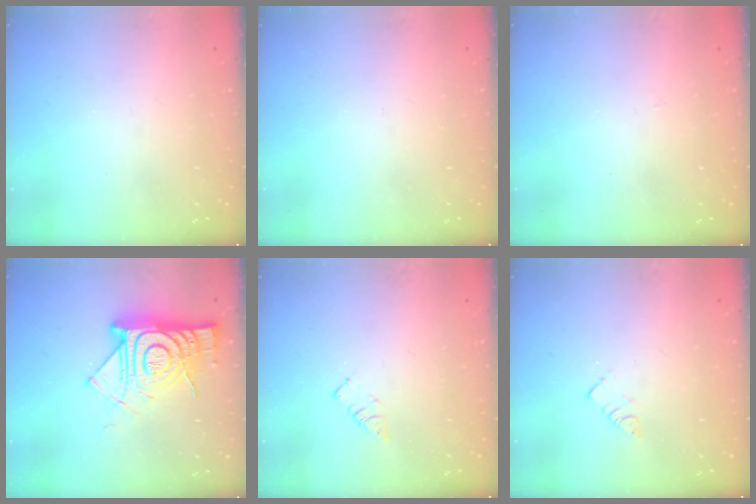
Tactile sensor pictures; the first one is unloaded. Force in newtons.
{"total": 0.0}
{"total": 2.8, "press": 2.8, "slide": 0.4}
{"total": 16.8, "press": 16.7, "slide": 1.5}
{"total": 2.9, "press": 2.9, "slide": 0.4}
{"total": 3.2, "press": 3.2, "slide": 0.0}